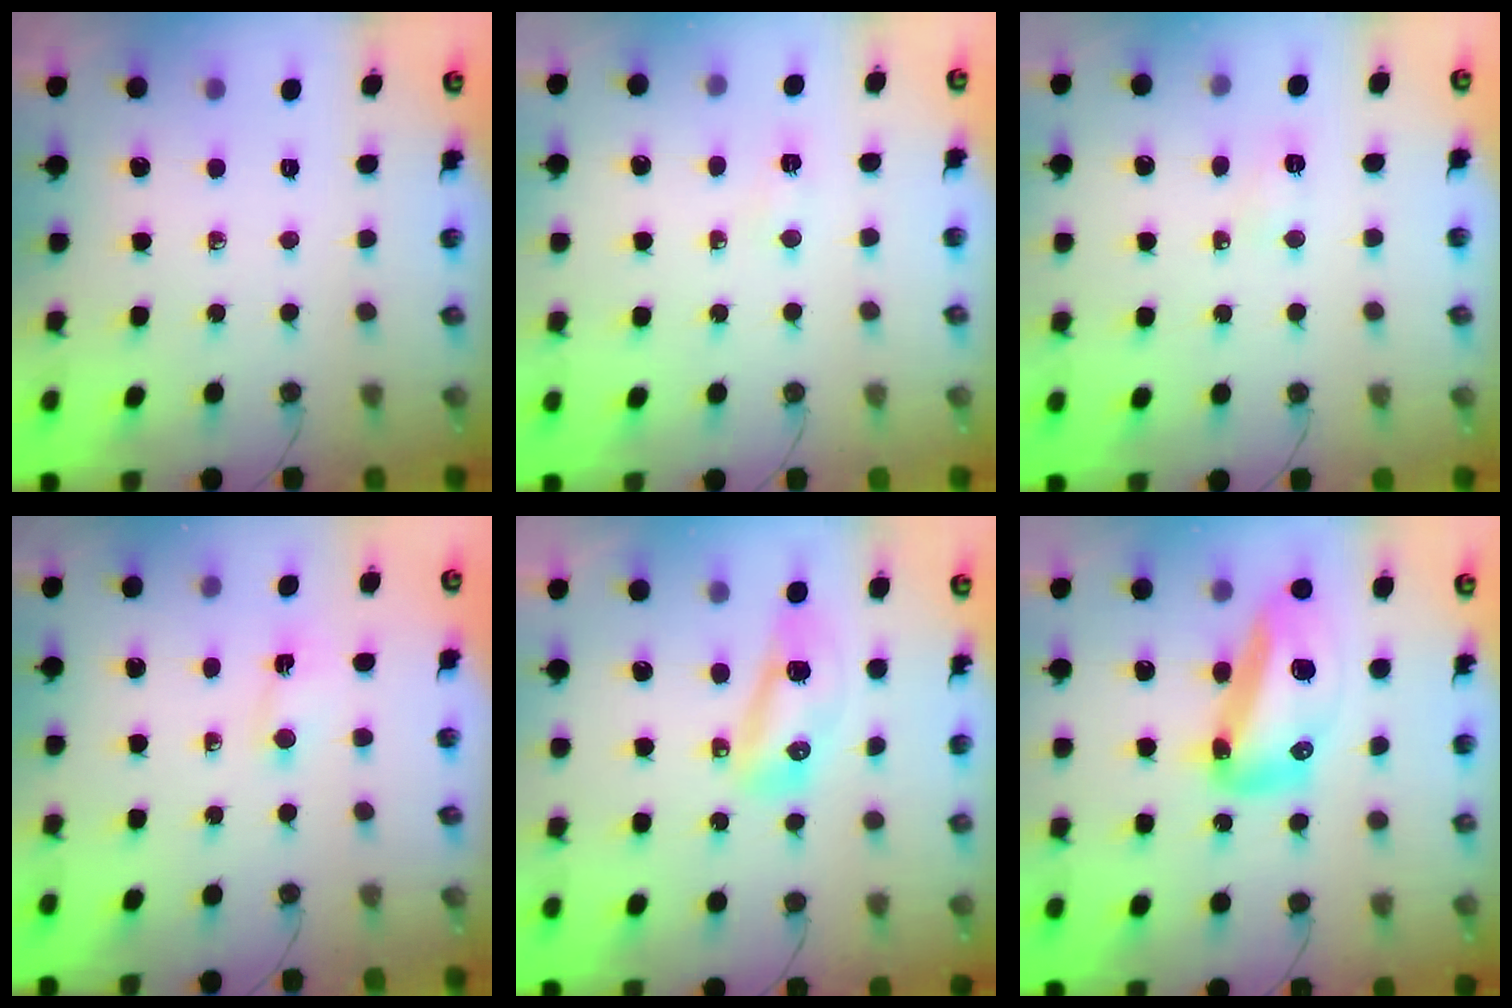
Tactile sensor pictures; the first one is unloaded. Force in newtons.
{"total": 2.9, "press": 2.9, "slide": 0.3}
{"total": 3.5, "press": 3.4, "slide": 0.6}
{"total": 1.1, "press": 1.0, "slide": 0.5}
{"total": 9.4, "press": 9.3, "slide": 1.2}
{"total": 18.3, "press": 18.3, "slide": 1.5}